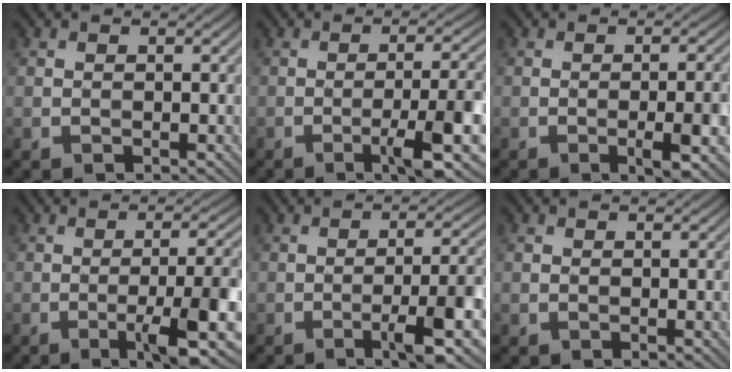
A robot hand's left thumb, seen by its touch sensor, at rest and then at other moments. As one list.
[{"total": 9.2, "force": [-3.9, 1.1, 8.3], "torque": [-0.126, 0.008, -0.056]}, {"total": 5.9, "force": [-2.1, 0.8, 5.4], "torque": [-0.085, 0.002, -0.024]}, {"total": 10.4, "force": [-3.9, 1.6, 9.5], "torque": [-0.140, 0.003, -0.056]}, {"total": 8.9, "force": [-3.9, 1.0, 7.9], "torque": [-0.120, 0.011, -0.058]}, {"total": 1.0, "force": [0.1, 0.5, 0.9], "torque": [-0.019, -0.001, 0.004]}]